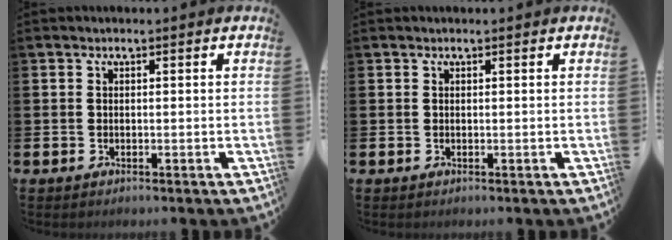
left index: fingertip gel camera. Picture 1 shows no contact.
{"total": 0.0}